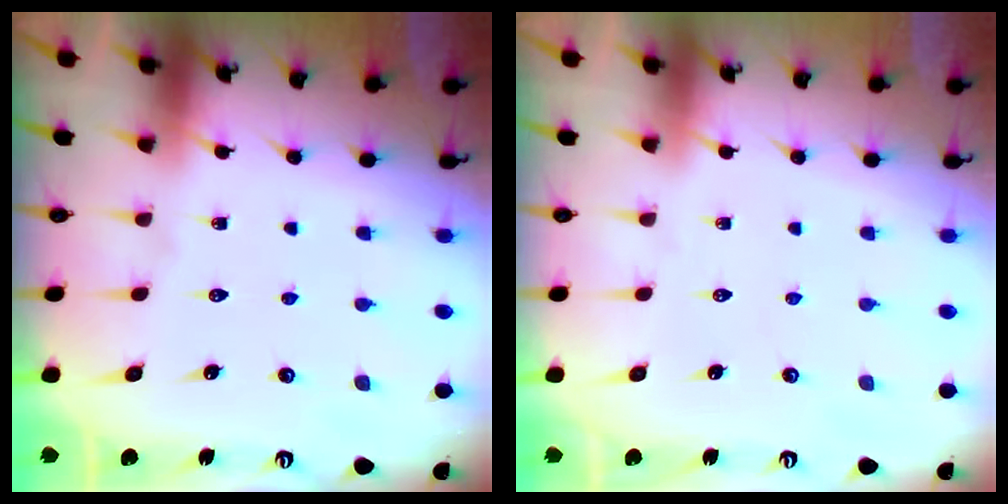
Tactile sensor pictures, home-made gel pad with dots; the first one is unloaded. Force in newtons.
{"total": 0.0}